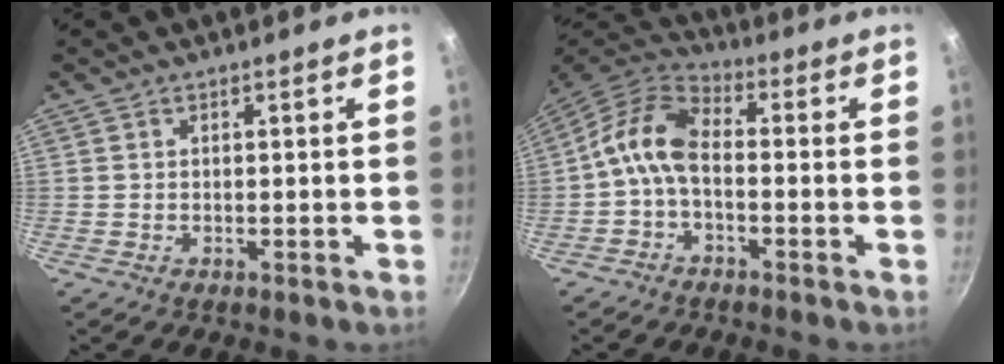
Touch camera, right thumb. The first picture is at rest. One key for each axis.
{"total": 9.2, "fx": -1.7, "fy": 5.3, "fz": 7.4, "tx": -0.141, "ty": 0.043, "tz": -0.049}